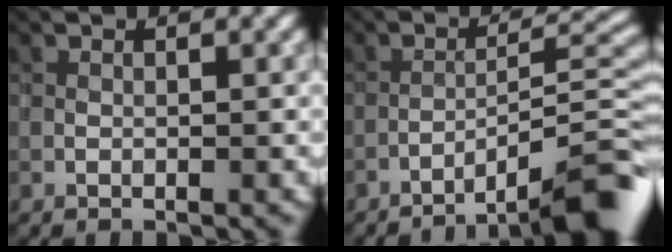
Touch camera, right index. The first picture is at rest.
{"total": 7.8, "force": [-5.8, 0.9, 5.1], "torque": [-0.060, 0.024, -0.093]}